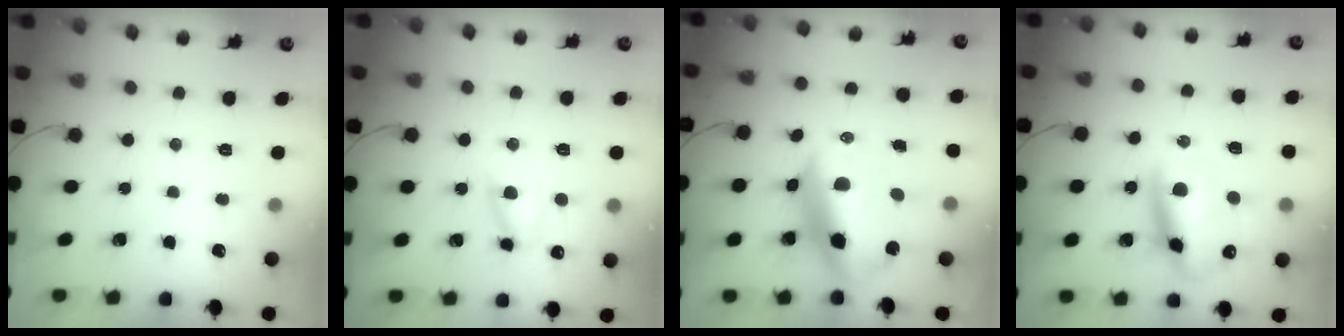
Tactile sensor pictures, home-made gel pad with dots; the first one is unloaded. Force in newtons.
{"total": 5.9, "press": 5.8, "slide": 1.4}
{"total": 14.4, "press": 14.1, "slide": 3.0}
{"total": 12.7, "press": 12.2, "slide": 3.4}